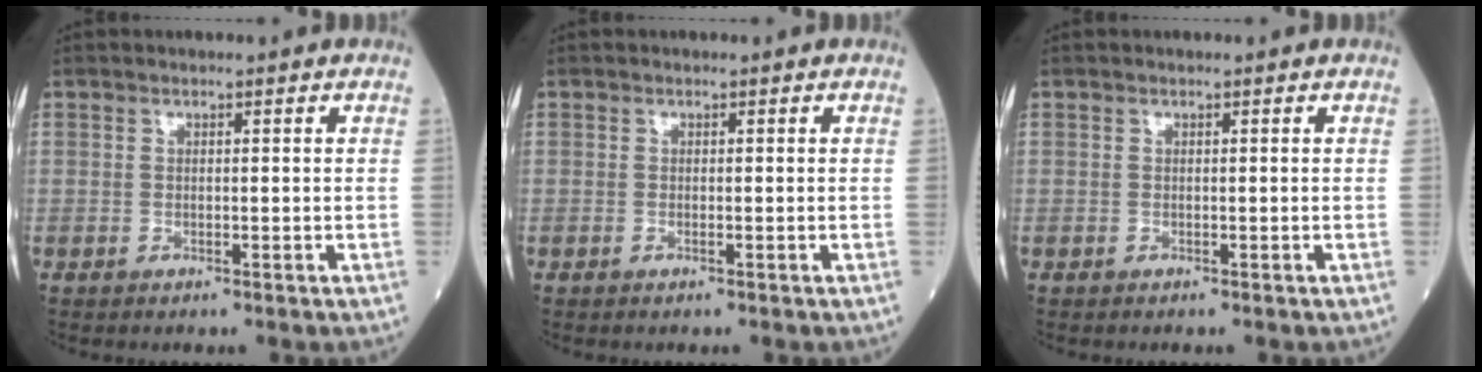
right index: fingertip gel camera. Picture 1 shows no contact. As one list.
[{"total": 0.0}, {"total": 0.0}]